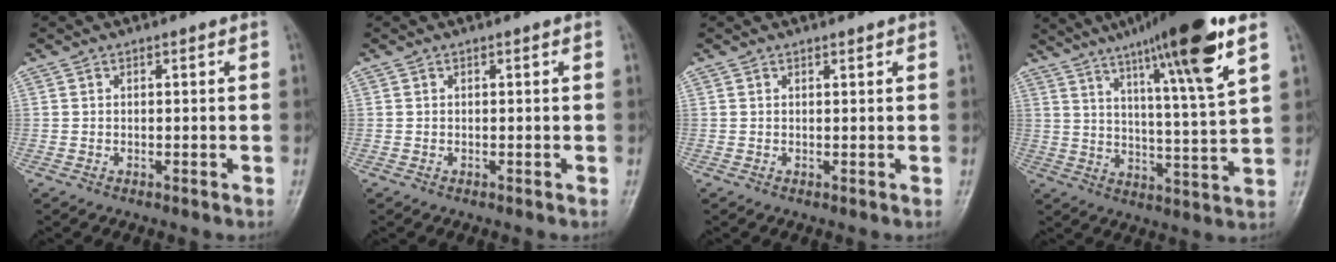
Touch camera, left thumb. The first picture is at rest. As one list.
[{"total": 0.0}, {"total": 0.7, "force": [0.6, 0.2, 0.3], "torque": [-0.008, -0.005, 0.009]}, {"total": 19.2, "force": [11.6, 1.3, 15.3], "torque": [-0.229, -0.042, 0.180]}]